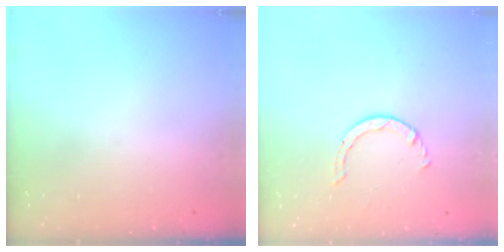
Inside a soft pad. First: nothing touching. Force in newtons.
{"total": 2.6, "press": 2.6, "slide": 0.3}